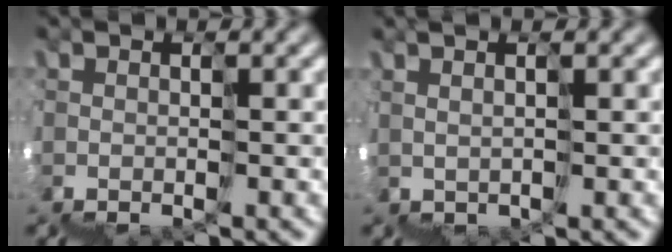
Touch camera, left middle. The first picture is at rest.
{"total": 2.4, "force": [1.9, -1.1, -1.0], "torque": [0.025, 0.031, 0.035]}